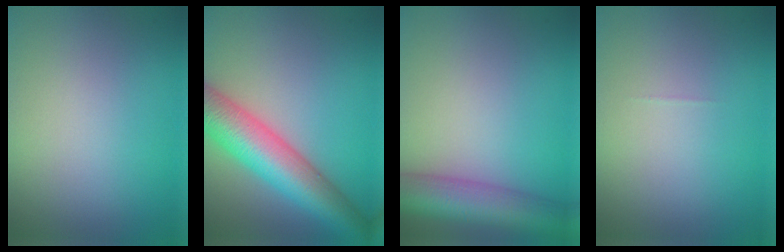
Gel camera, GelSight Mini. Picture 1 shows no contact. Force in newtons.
{"total": 8.6, "press": 8.6, "slide": 0.3}
{"total": 7.4, "press": 7.4, "slide": 0.3}
{"total": 0.0}